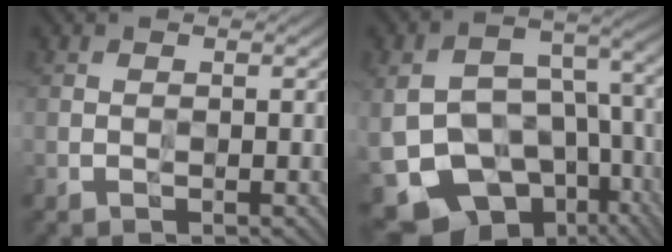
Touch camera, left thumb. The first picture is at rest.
{"total": 14.9, "force": [-5.1, 10.2, 9.6], "torque": [-0.203, -0.033, -0.072]}